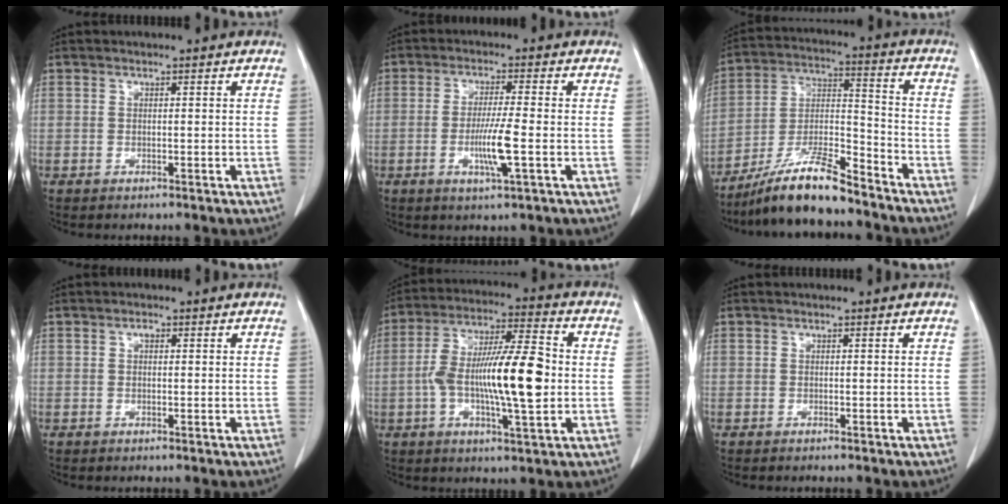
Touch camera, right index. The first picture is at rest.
{"total": 6.5, "force": [-1.6, -0.2, 6.2], "torque": [-0.117, -0.012, -0.030]}
{"total": 13.3, "force": [-10.8, 1.9, 7.5], "torque": [-0.145, 0.000, -0.194]}
{"total": 0.8, "force": [0.2, 0.5, 0.5], "torque": [-0.009, 0.004, 0.002]}
{"total": 15.7, "force": [-1.5, 2.9, 15.4], "torque": [-0.278, 0.011, -0.026]}
{"total": 0.0}